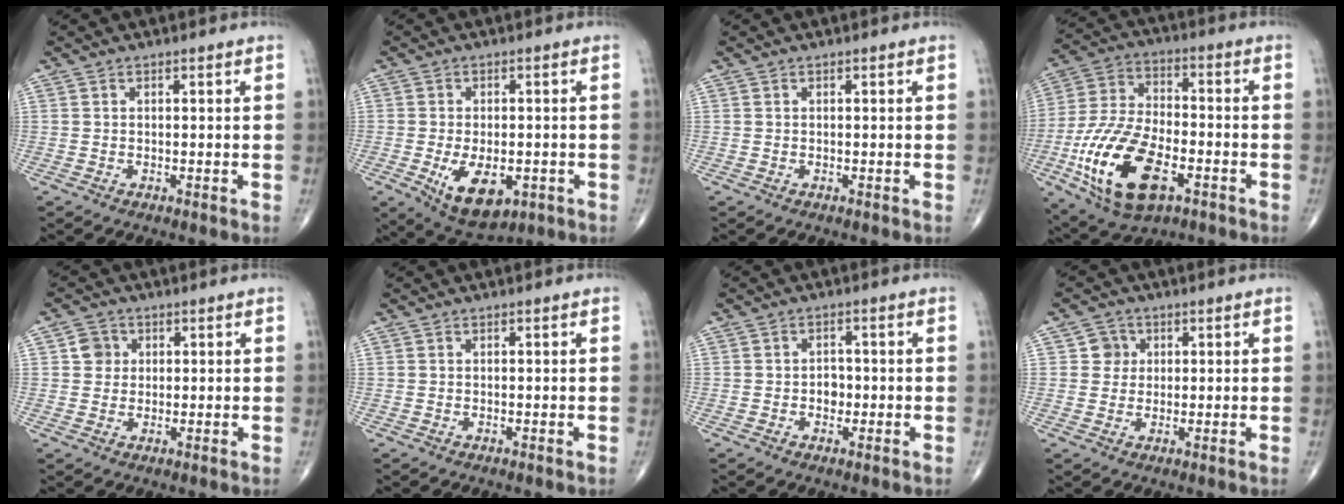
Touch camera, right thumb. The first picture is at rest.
{"total": 10.0, "force": [-3.1, 5.5, 7.8], "torque": [-0.113, -0.006, -0.034]}
{"total": 0.0}
{"total": 20.1, "force": [-7.2, 10.3, 15.7], "torque": [-0.305, 0.018, -0.124]}
{"total": 3.5, "force": [0.9, 3.3, 0.9], "torque": [0.005, 0.001, 0.009]}
{"total": 0.0}
{"total": 2.7, "force": [-0.5, 2.1, 1.6], "torque": [-0.007, 0.007, -0.011]}
{"total": 3.4, "force": [0.8, 3.3, 0.5], "torque": [0.015, 0.002, 0.006]}